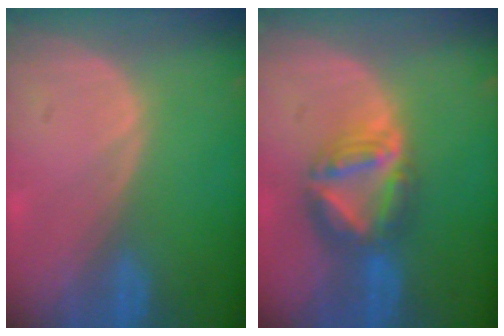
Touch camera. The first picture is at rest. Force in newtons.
{"total": 7.7, "press": 6.8, "slide": 3.8}